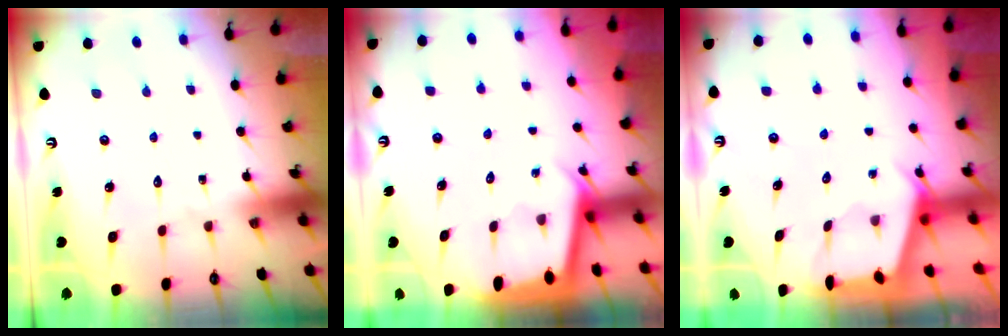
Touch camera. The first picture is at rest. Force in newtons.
{"total": 2.3, "press": 2.3, "slide": 0.1}
{"total": 2.5, "press": 2.5, "slide": 0.3}